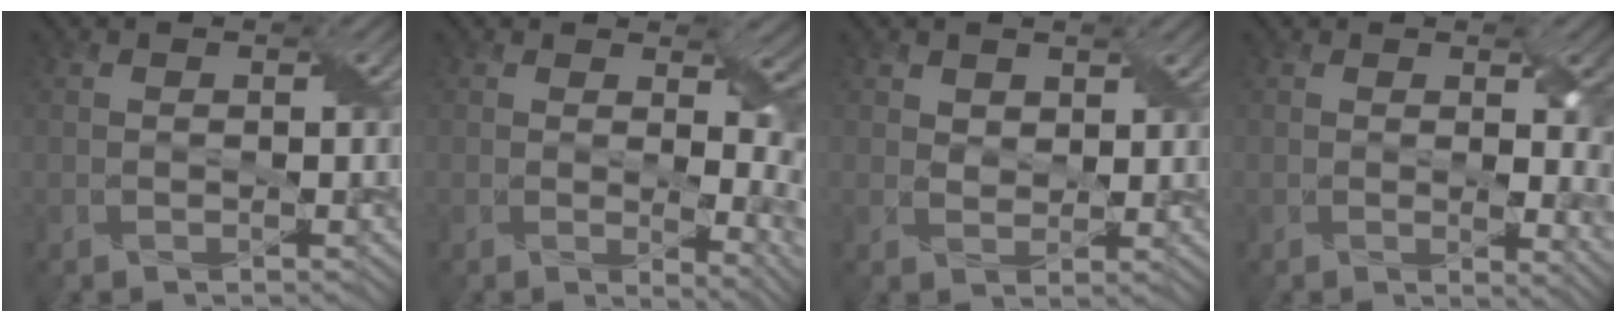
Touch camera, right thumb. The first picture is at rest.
{"total": 7.8, "force": [1.5, 3.6, 6.7], "torque": [-0.094, -0.018, 0.040]}
{"total": 2.3, "force": [1.5, 1.6, 0.8], "torque": [-0.026, -0.002, 0.025]}
{"total": 5.6, "force": [0.9, 2.3, 5.1], "torque": [-0.070, -0.012, 0.024]}